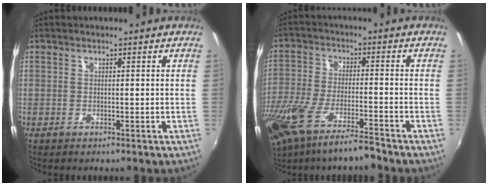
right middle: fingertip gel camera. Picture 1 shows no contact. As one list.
[{"total": 16.1, "force": [-12.2, 2.5, 10.2], "torque": [-0.223, -0.050, -0.219]}]